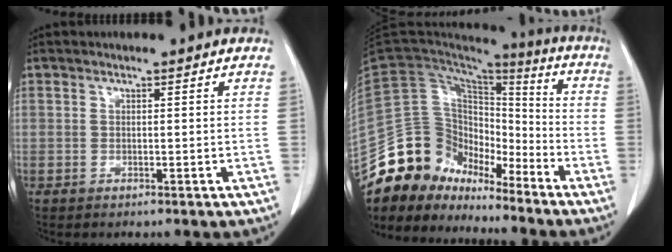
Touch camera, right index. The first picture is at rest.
{"total": 15.5, "force": [-13.0, 7.5, 3.7], "torque": [-0.065, 0.075, -0.239]}